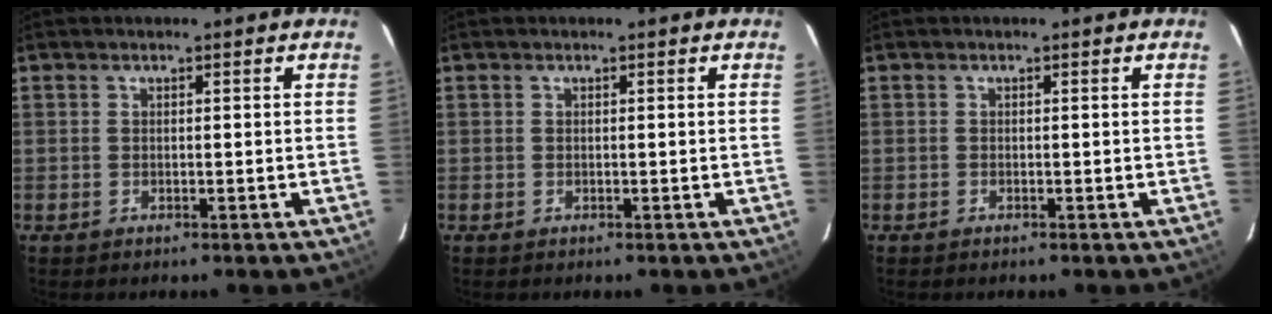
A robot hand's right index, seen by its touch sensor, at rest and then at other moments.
{"total": 0.0}
{"total": 0.0}